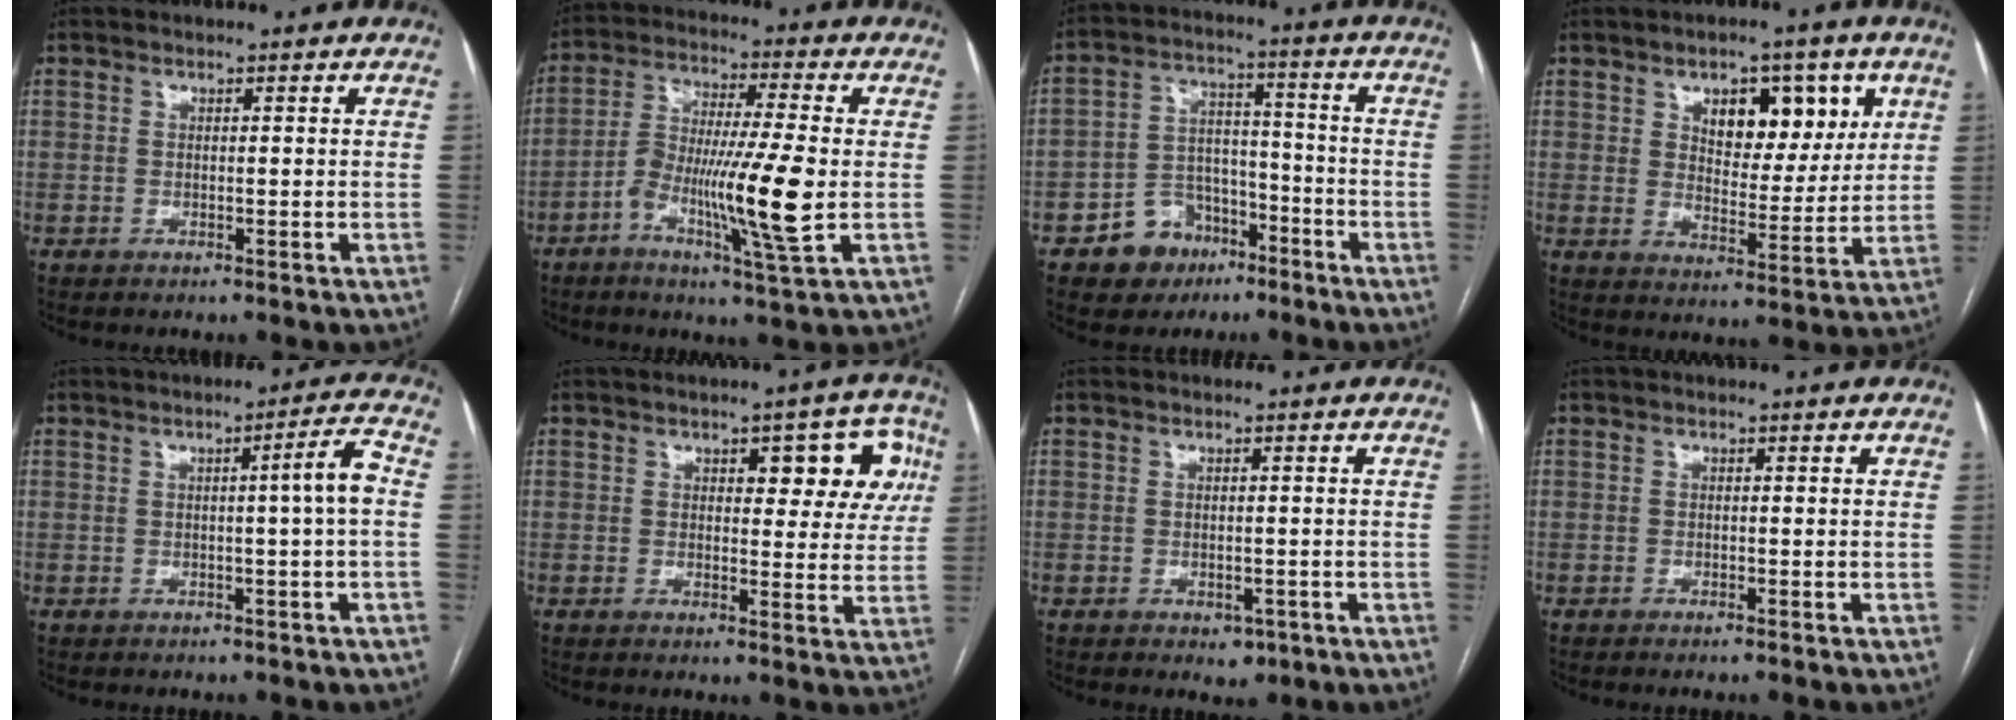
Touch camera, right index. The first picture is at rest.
{"total": 13.0, "force": [-3.1, 0.3, 12.6], "torque": [-0.238, -0.005, -0.061]}
{"total": 9.2, "force": [-5.3, 6.8, 2.9], "torque": [-0.048, 0.024, -0.083]}
{"total": 10.0, "force": [4.4, 5.2, 7.3], "torque": [-0.095, 0.011, 0.071]}
{"total": 4.3, "force": [-0.1, -0.8, 4.2], "torque": [-0.057, 0.006, 0.000]}
{"total": 8.6, "force": [3.1, 3.8, 7.1], "torque": [-0.062, 0.022, 0.034]}
{"total": 2.1, "force": [-1.0, 1.5, 1.1], "torque": [-0.006, 0.002, -0.004]}
{"total": 0.6, "force": [-0.5, -0.1, 0.3], "torque": [-0.005, 0.000, -0.009]}